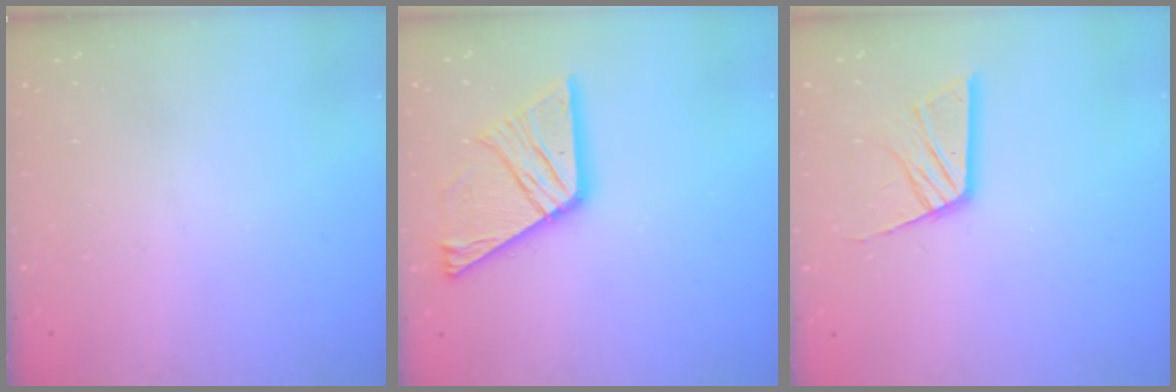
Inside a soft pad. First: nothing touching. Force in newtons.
{"total": 17.3, "press": 17.2, "slide": 1.8}
{"total": 12.2, "press": 12.1, "slide": 1.3}